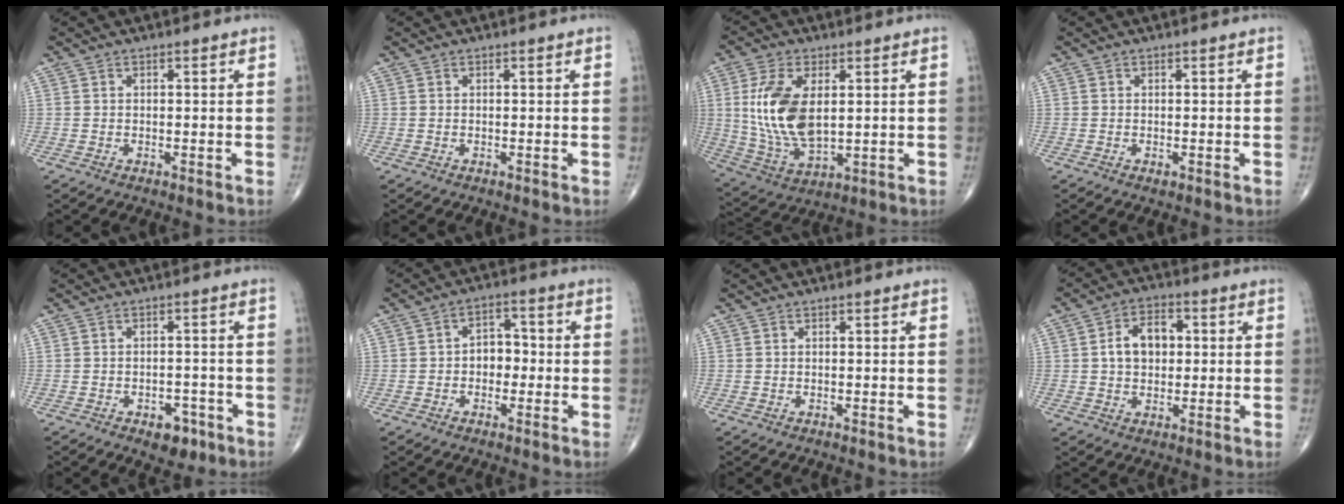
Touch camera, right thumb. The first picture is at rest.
{"total": 0.0}
{"total": 14.6, "force": [2.4, 7.7, 12.1], "torque": [-0.244, -0.015, 0.058]}
{"total": 0.5, "force": [-0.2, 0.2, 0.4], "torque": [-0.004, -0.002, -0.004]}
{"total": 5.2, "force": [-2.9, 3.1, 3.0], "torque": [-0.018, 0.018, -0.036]}
{"total": 5.3, "force": [-0.6, 3.8, 3.6], "torque": [-0.031, 0.021, -0.018]}
{"total": 0.0}
{"total": 8.0, "force": [0.9, 5.5, 5.8], "torque": [-0.074, 0.016, 0.009]}